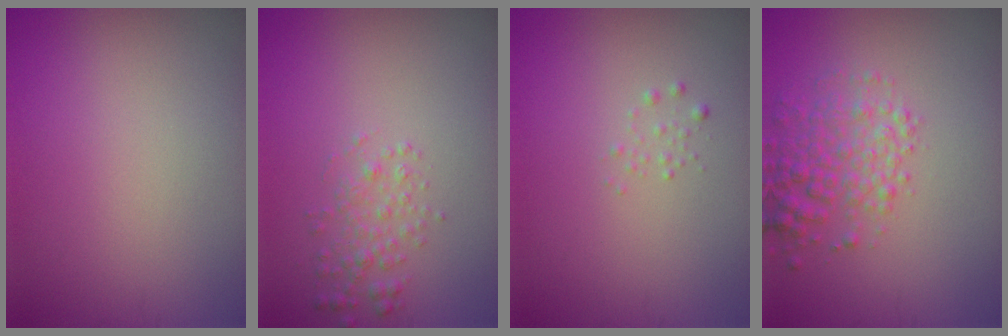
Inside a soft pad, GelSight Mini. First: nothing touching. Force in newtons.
{"total": 1.8, "press": 1.8, "slide": 0.0}
{"total": 0.6, "press": 0.6, "slide": 0.0}
{"total": 3.7, "press": 3.7, "slide": 0.1}